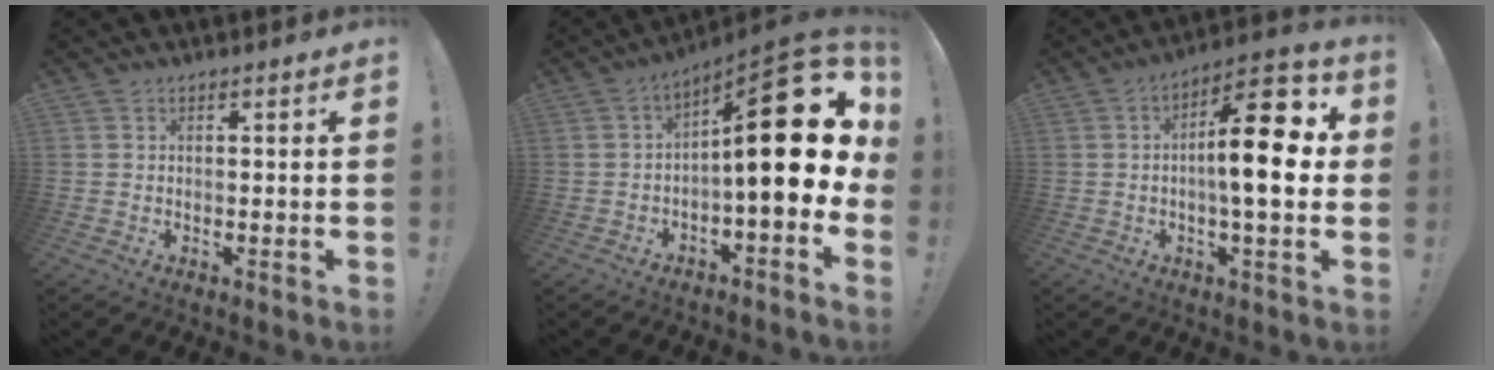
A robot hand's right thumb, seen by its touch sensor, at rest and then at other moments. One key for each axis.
{"total": 21.5, "fx": 3.3, "fy": 5.8, "fz": 20.5, "tx": -0.295, "ty": -0.028, "tz": 0.050}
{"total": 17.1, "fx": 1.3, "fy": 5.2, "fz": 16.3, "tx": -0.242, "ty": -0.004, "tz": 0.011}